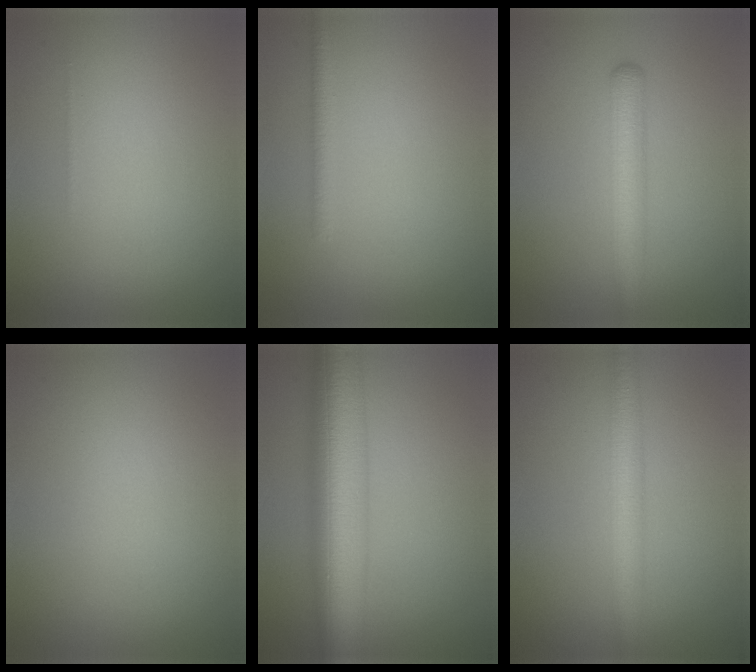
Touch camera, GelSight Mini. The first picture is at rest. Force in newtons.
{"total": 1.3, "press": 1.3, "slide": 0.1}
{"total": 3.9, "press": 3.9, "slide": 0.1}
{"total": 0.0}
{"total": 10.9, "press": 10.9, "slide": 0.2}
{"total": 3.9, "press": 3.9, "slide": 0.0}